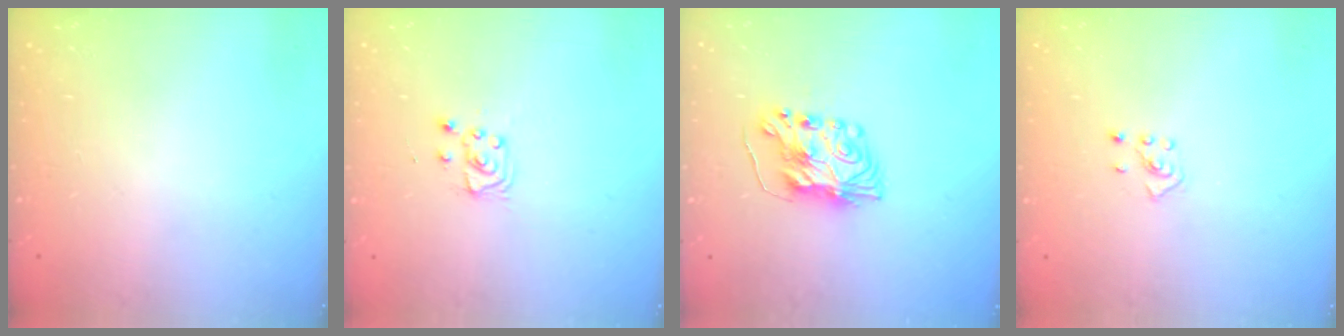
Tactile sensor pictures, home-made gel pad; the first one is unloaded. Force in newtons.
{"total": 4.9, "press": 4.9, "slide": 0.5}
{"total": 8.2, "press": 8.2, "slide": 0.6}
{"total": 2.5, "press": 2.4, "slide": 0.7}